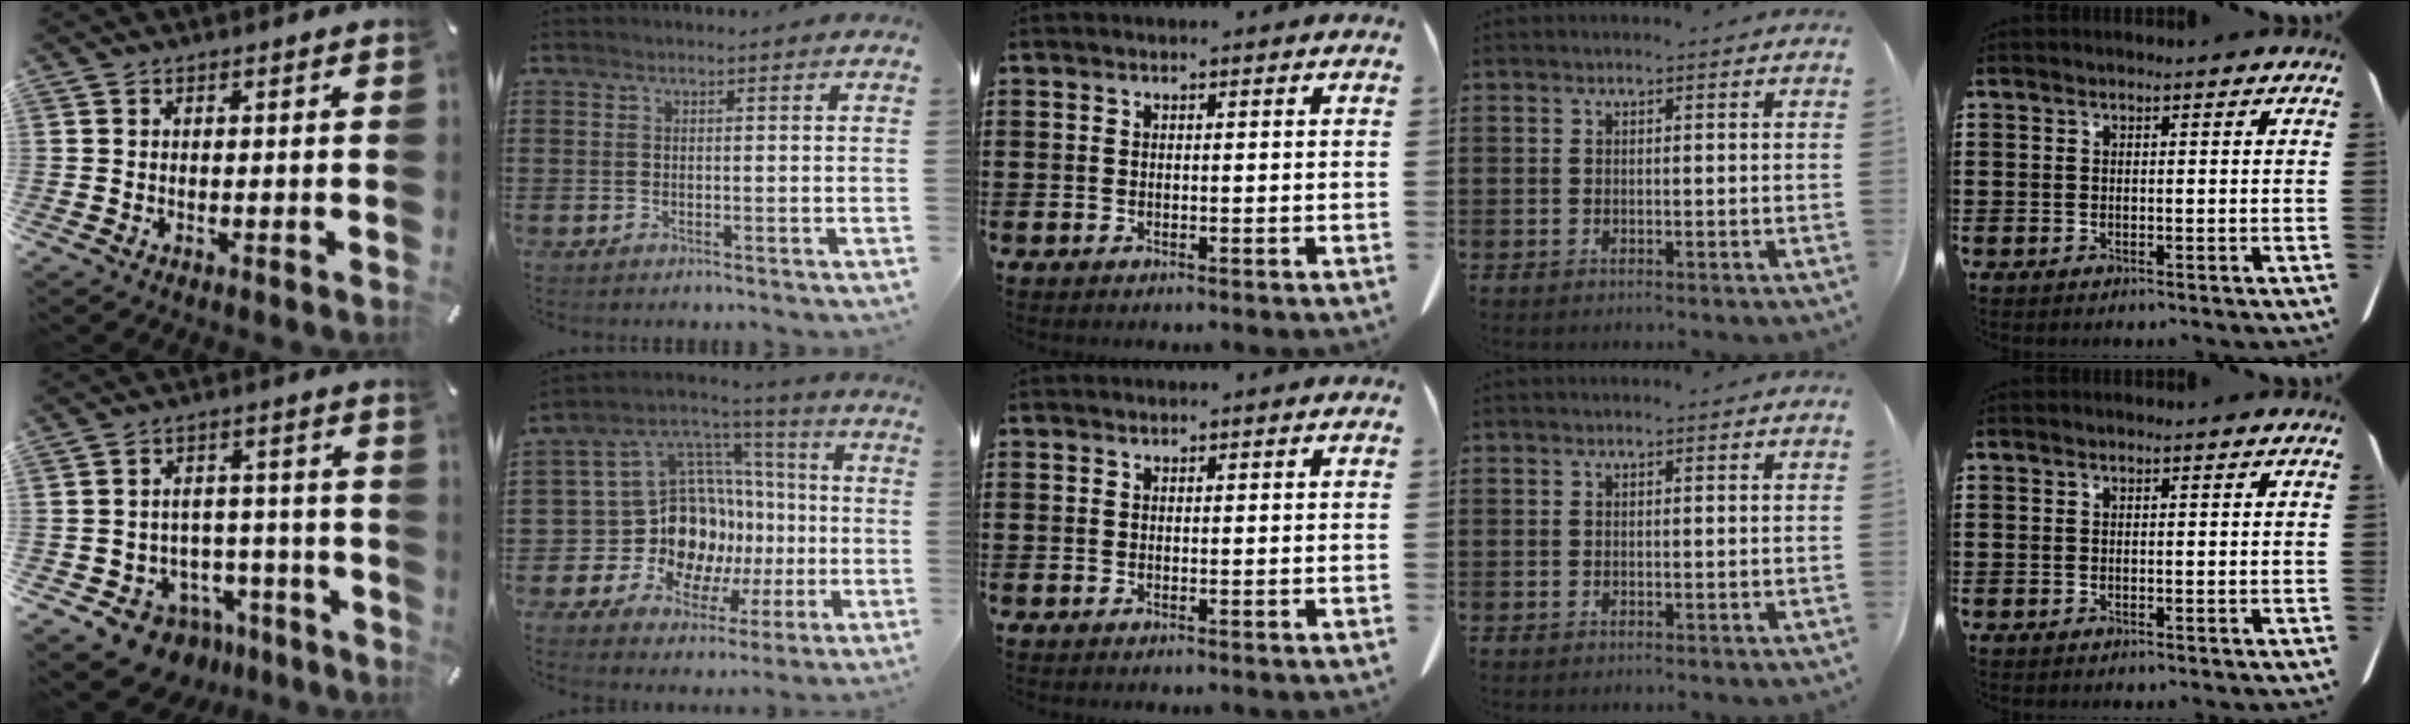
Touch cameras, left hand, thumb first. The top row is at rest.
{"thumb": {"total": 8.0, "force": [-5.2, 5.9, 1.6], "torque": [-0.020, 0.036, -0.085]}, "index": {"total": 13.6, "force": [-2.6, 12.5, 4.5], "torque": [-0.129, -0.011, -0.025]}}